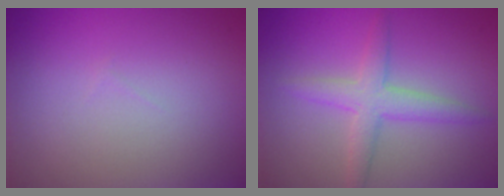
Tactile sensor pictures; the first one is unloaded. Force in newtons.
{"total": 3.2, "press": 3.2, "slide": 0.1}